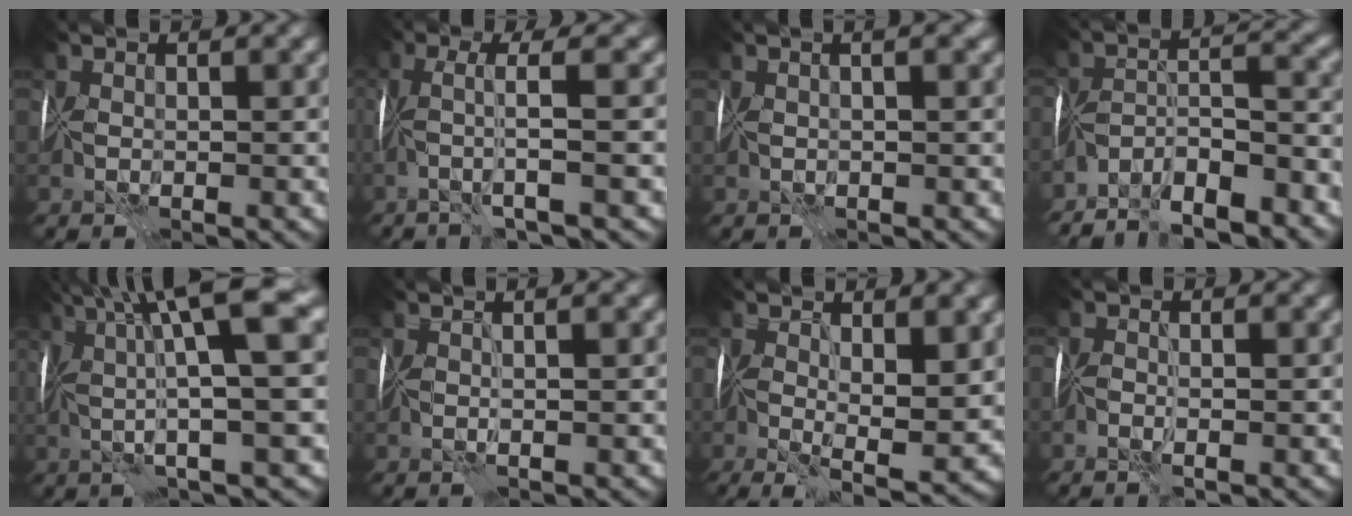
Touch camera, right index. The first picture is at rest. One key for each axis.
{"total": 3.2, "fx": -0.5, "fy": -0.4, "fz": 3.2, "tx": -0.052, "ty": 0.003, "tz": -0.015}
{"total": 3.5, "fx": 1.6, "fy": 1.2, "fz": 2.9, "tx": -0.025, "ty": 0.027, "tz": 0.003}
{"total": 7.5, "fx": -6.5, "fy": 1.4, "fz": 3.5, "tx": -0.044, "ty": 0.005, "tz": -0.120}
{"total": 10.9, "fx": 3.7, "fy": 1.1, "fz": 10.2, "tx": -0.155, "ty": 0.020, "tz": 0.066}
{"total": 1.4, "fx": 0.7, "fy": -0.3, "fz": 1.2, "tx": -0.010, "ty": 0.003, "tz": 0.003}
{"total": 6.6, "fx": 0.6, "fy": 1.8, "fz": 6.3, "tx": -0.107, "ty": -0.020, "tz": 0.012}
{"total": 1.1, "fx": -0.9, "fy": -0.6, "fz": 0.1, "tx": -0.002, "ty": -0.002, "tz": -0.020}